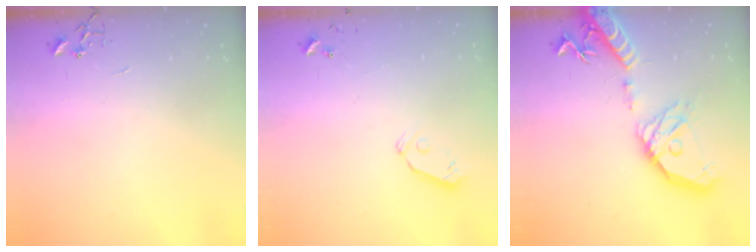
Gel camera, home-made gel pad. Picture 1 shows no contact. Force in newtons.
{"total": 5.4, "press": 5.3, "slide": 0.9}
{"total": 22.7, "press": 22.4, "slide": 3.8}